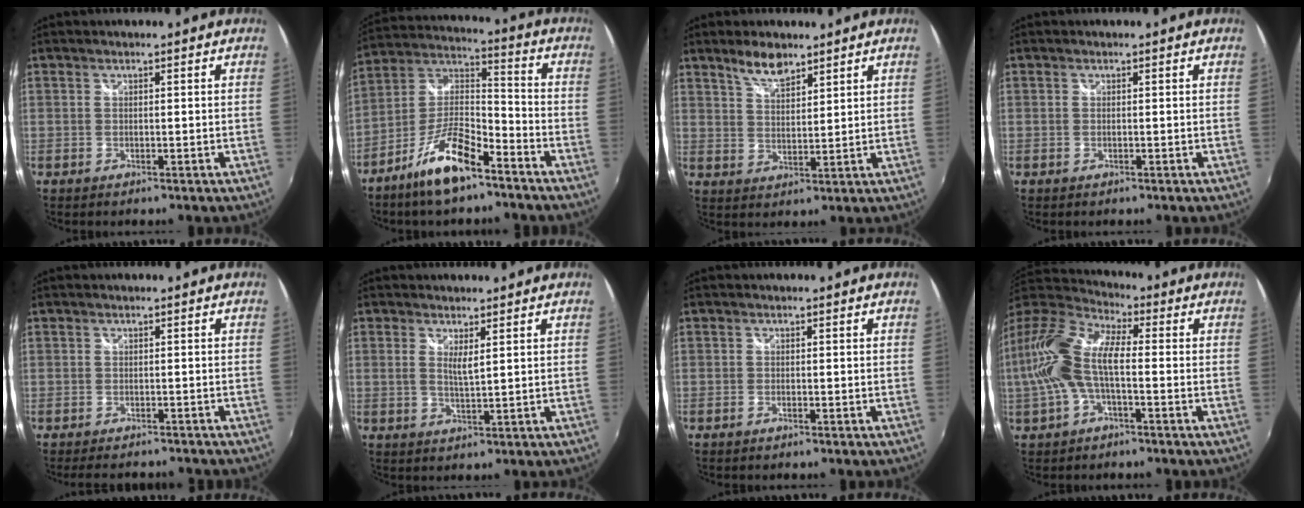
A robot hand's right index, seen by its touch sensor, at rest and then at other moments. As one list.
[{"total": 13.0, "force": [-8.6, 3.8, 9.0], "torque": [-0.193, 0.006, -0.158]}, {"total": 5.5, "force": [4.3, 1.9, 2.8], "torque": [-0.046, 0.002, 0.081]}, {"total": 0.0}, {"total": 5.9, "force": [-5.0, 2.4, 2.1], "torque": [-0.041, -0.007, -0.074]}, {"total": 2.6, "force": [1.1, 0.5, 2.3], "torque": [-0.043, -0.005, 0.017]}, {"total": 0.6, "force": [-0.5, 0.2, 0.1], "torque": [-0.003, -0.003, -0.012]}, {"total": 14.5, "force": [-0.9, 6.2, 13.1], "torque": [-0.261, 0.013, -0.024]}]